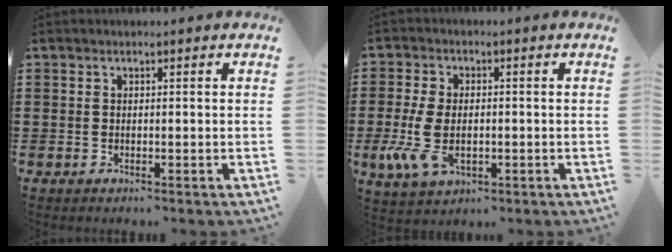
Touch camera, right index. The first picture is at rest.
{"total": 7.2, "force": [-1.6, 4.1, 5.7], "torque": [-0.147, -0.010, -0.034]}